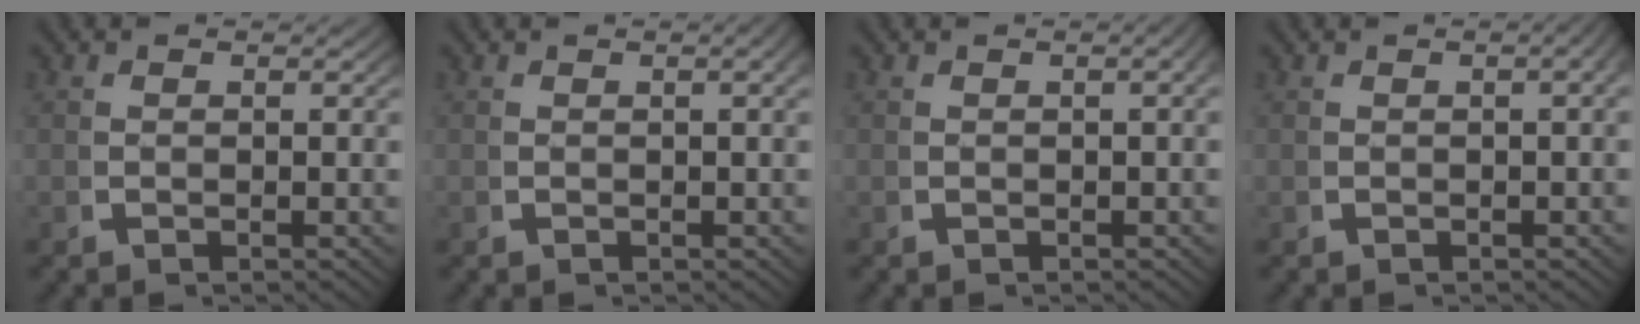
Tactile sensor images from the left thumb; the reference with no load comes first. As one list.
[{"total": 1.2, "force": [0.1, 0.3, 1.2], "torque": [-0.014, 0.004, 0.002]}, {"total": 1.2, "force": [-0.1, 0.3, 1.2], "torque": [-0.014, 0.006, -0.002]}, {"total": 2.4, "force": [0.2, 0.9, 2.2], "torque": [-0.023, 0.014, -0.002]}]